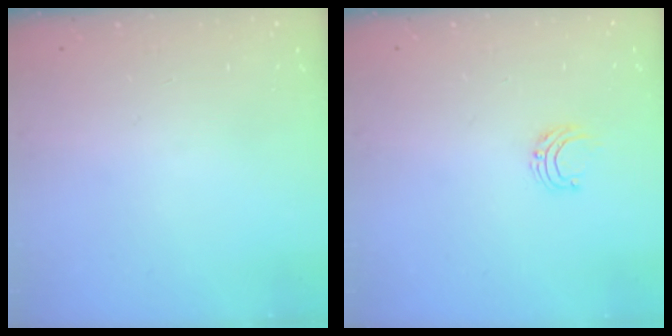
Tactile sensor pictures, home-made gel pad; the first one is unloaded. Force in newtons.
{"total": 4.6, "press": 4.6, "slide": 0.5}